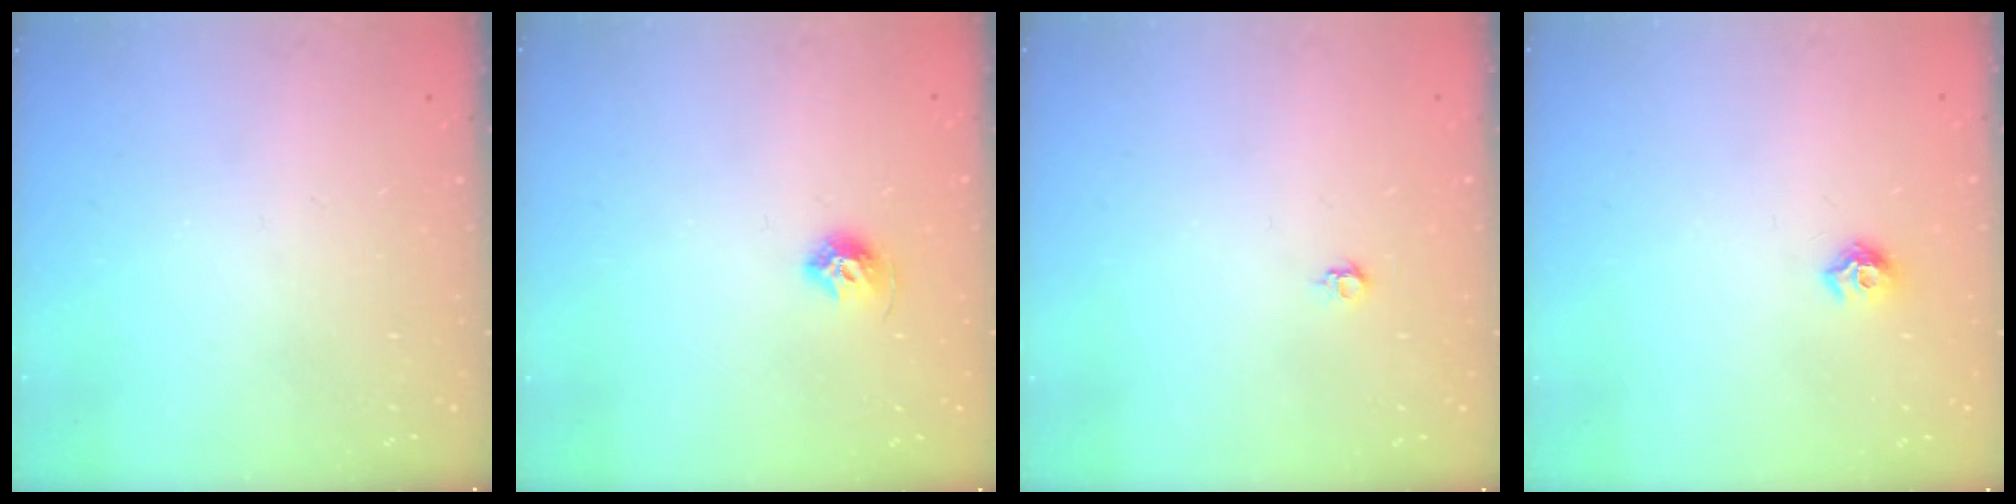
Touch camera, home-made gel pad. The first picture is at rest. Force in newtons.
{"total": 7.3, "press": 7.3, "slide": 0.8}
{"total": 4.0, "press": 3.9, "slide": 0.7}
{"total": 7.2, "press": 7.2, "slide": 0.7}